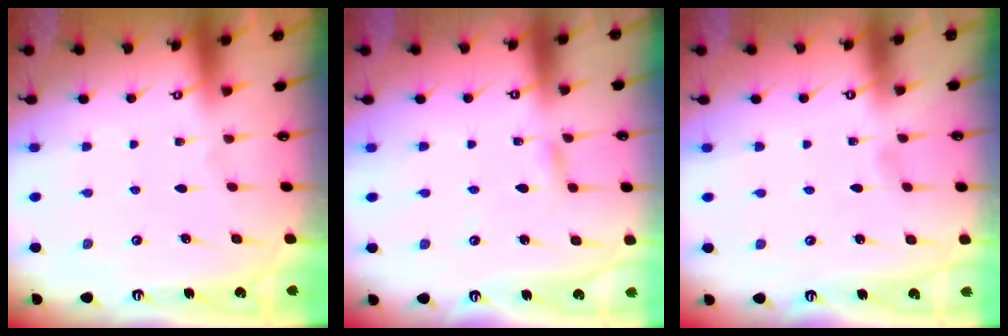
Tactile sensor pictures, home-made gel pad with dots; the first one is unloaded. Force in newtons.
{"total": 2.9, "press": 2.8, "slide": 0.3}
{"total": 1.6, "press": 1.6, "slide": 0.2}